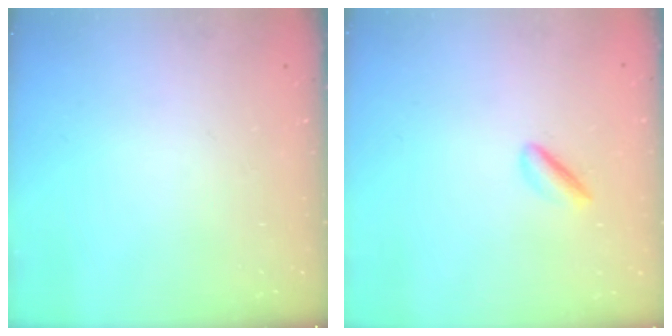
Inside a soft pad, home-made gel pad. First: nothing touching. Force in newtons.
{"total": 2.3, "press": 2.2, "slide": 0.3}